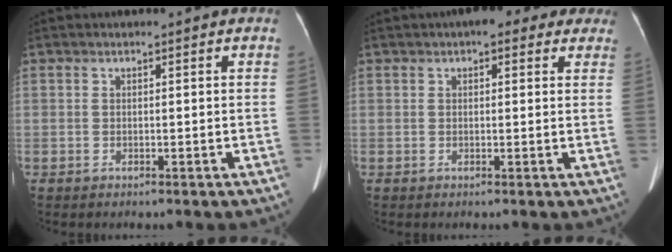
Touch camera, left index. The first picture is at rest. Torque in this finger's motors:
{"motor_torque": [0.22, -0.25, 0.00, 0.03]}